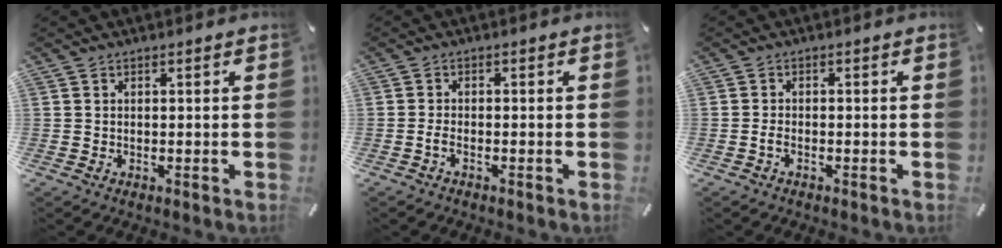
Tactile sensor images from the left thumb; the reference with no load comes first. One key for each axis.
{"total": 1.7, "fx": -1.1, "fy": 0.5, "fz": 1.3, "tx": -0.023, "ty": 0.003, "tz": -0.019}
{"total": 1.5, "fx": -0.9, "fy": 0.5, "fz": 1.0, "tx": -0.018, "ty": 0.002, "tz": -0.017}